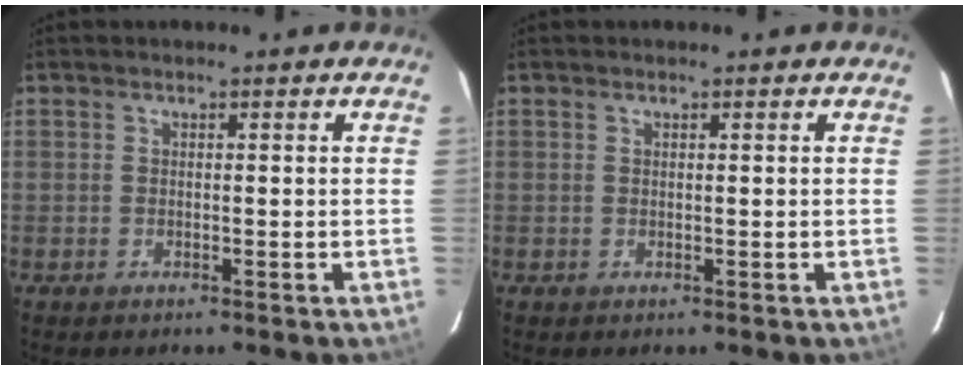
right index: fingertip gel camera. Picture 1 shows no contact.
{"total": 0.0}